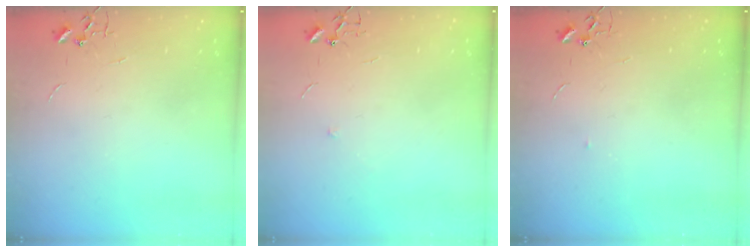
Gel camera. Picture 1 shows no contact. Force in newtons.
{"total": 4.5, "press": 4.0, "slide": 2.2}
{"total": 2.7, "press": 2.7, "slide": 0.4}